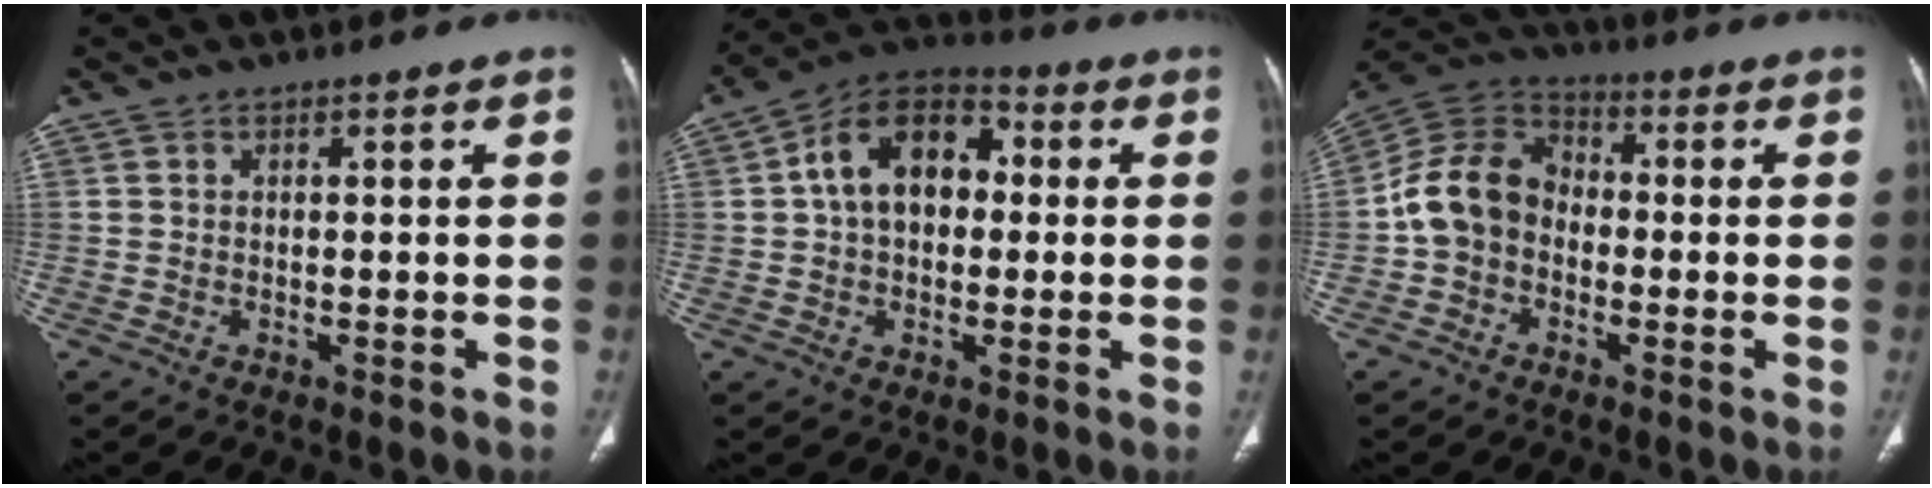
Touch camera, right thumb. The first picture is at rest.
{"total": 13.6, "force": [1.7, 9.3, 9.9], "torque": [-0.138, 0.031, 0.014]}
{"total": 11.4, "force": [-1.7, 9.1, 6.6], "torque": [-0.117, 0.037, -0.046]}